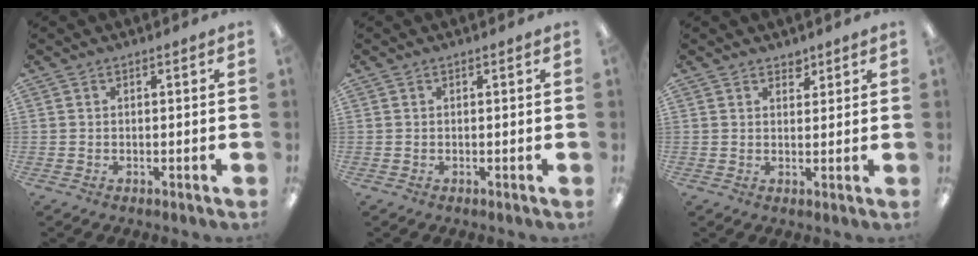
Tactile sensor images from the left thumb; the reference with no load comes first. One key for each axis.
{"total": 0.0}
{"total": 2.5, "fx": 2.1, "fy": 1.4, "fz": 0.3, "tx": 0.007, "ty": -0.010, "tz": 0.037}